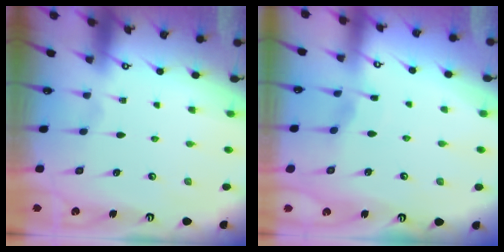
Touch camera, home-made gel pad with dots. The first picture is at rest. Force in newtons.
{"total": 2.4, "press": 2.4, "slide": 0.3}